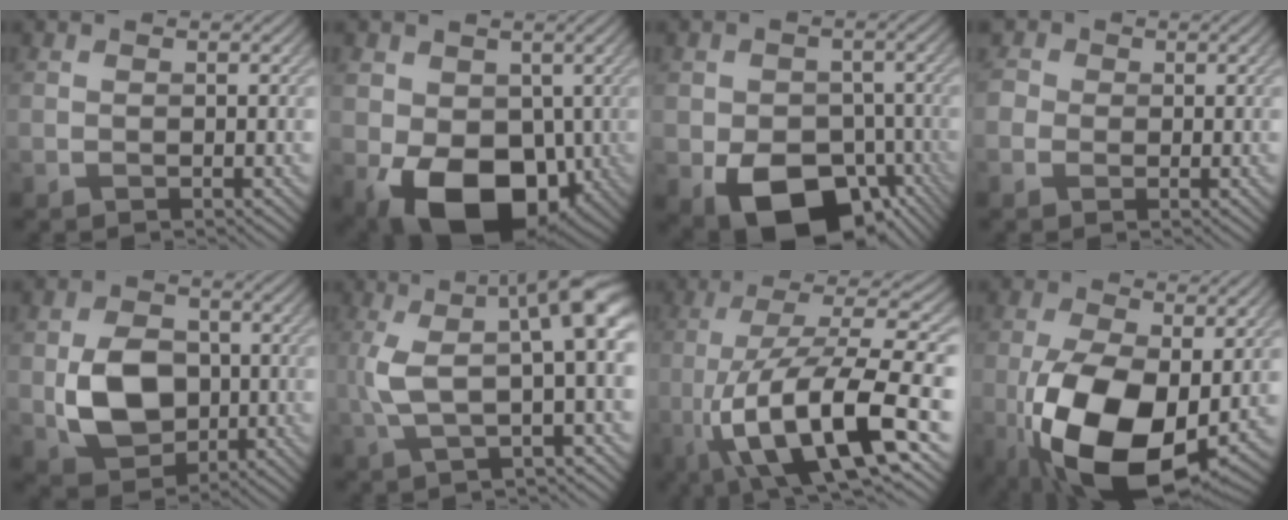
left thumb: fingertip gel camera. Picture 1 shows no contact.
{"total": 13.6, "force": [-4.0, 9.3, 9.1], "torque": [-0.155, -0.032, -0.066]}
{"total": 12.3, "force": [-5.5, 8.5, 7.1], "torque": [-0.109, -0.038, -0.087]}
{"total": 2.9, "force": [0.5, 2.8, 0.6], "torque": [-0.019, 0.008, -0.012]}
{"total": 8.5, "force": [-1.0, 6.3, 5.7], "torque": [-0.117, -0.005, -0.024]}
{"total": 9.1, "force": [0.9, 2.5, 8.7], "torque": [-0.158, 0.016, 0.012]}
{"total": 15.1, "force": [-4.2, 5.1, 13.6], "torque": [-0.249, -0.007, -0.076]}
{"total": 16.3, "force": [-3.5, 9.3, 12.9], "torque": [-0.255, -0.038, -0.052]}